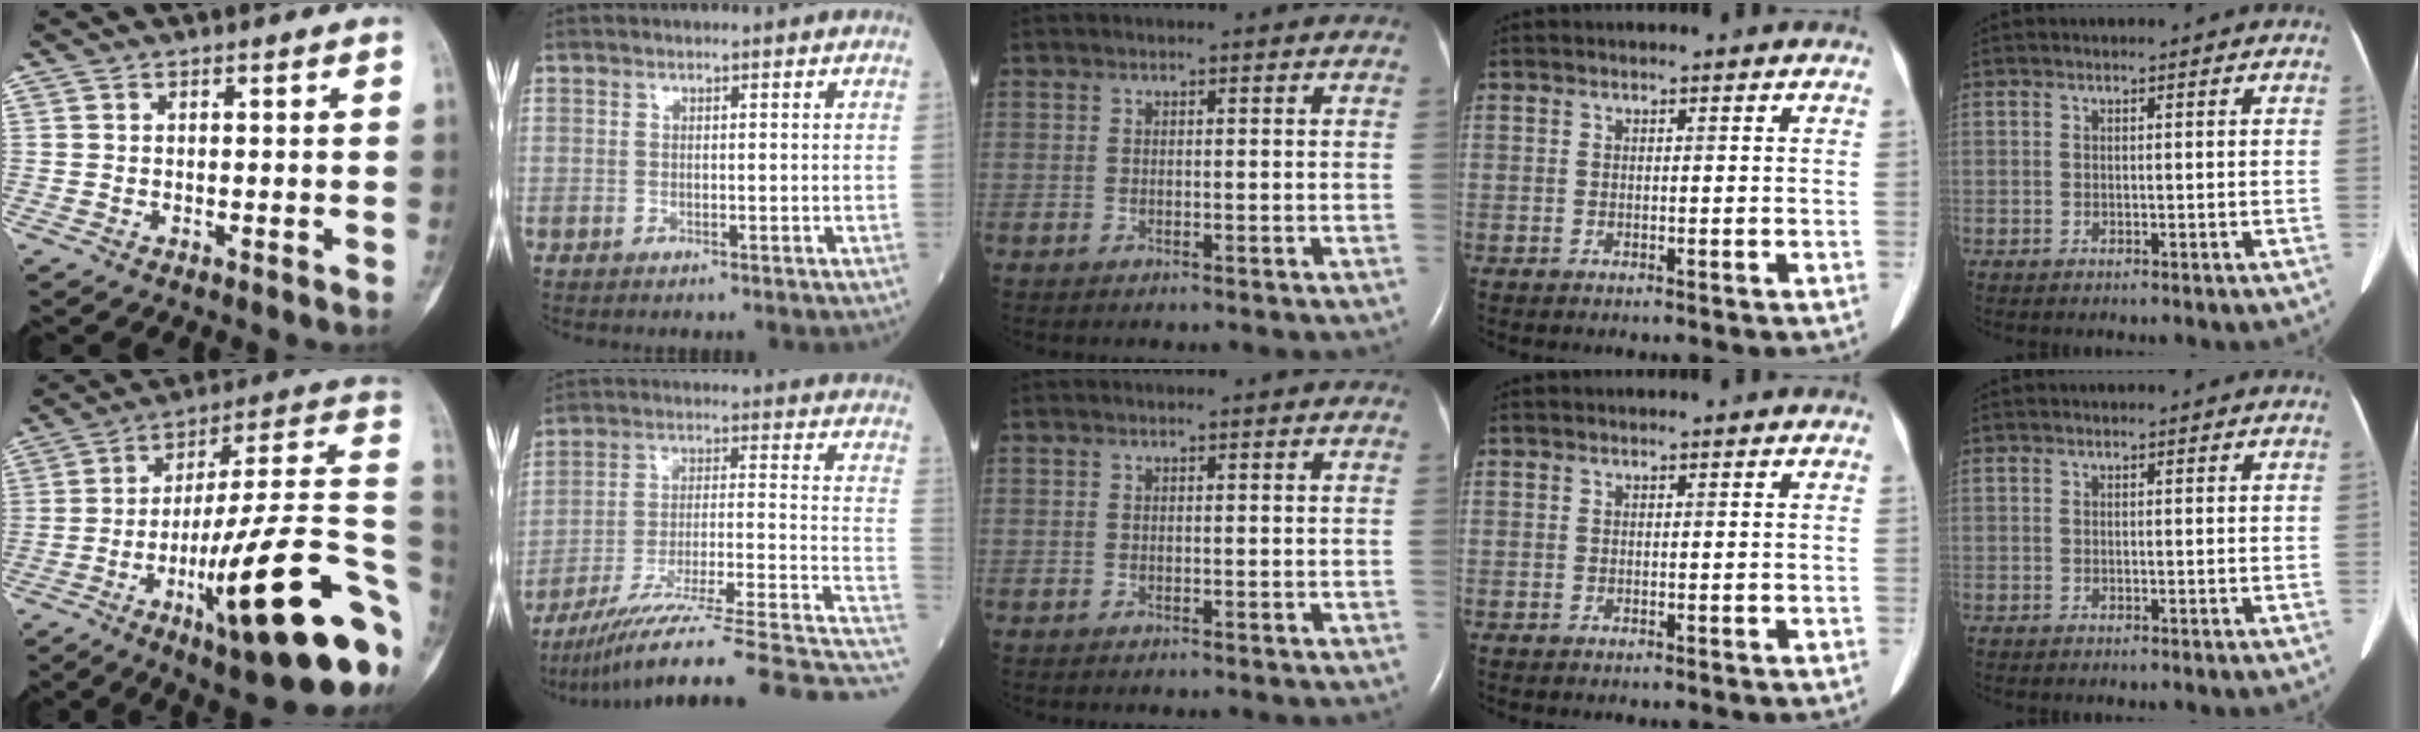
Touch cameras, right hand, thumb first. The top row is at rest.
{"thumb": {"total": 29.0, "force": [-9.4, 5.8, 26.8], "torque": [-0.331, 0.036, -0.137]}, "index": {"total": 22.7, "force": [-16.9, 1.5, 15.1], "torque": [-0.160, 0.026, -0.260]}}